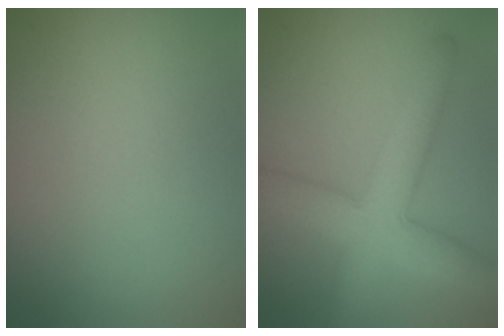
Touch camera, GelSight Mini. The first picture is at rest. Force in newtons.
{"total": 6.9, "press": 6.9, "slide": 0.2}